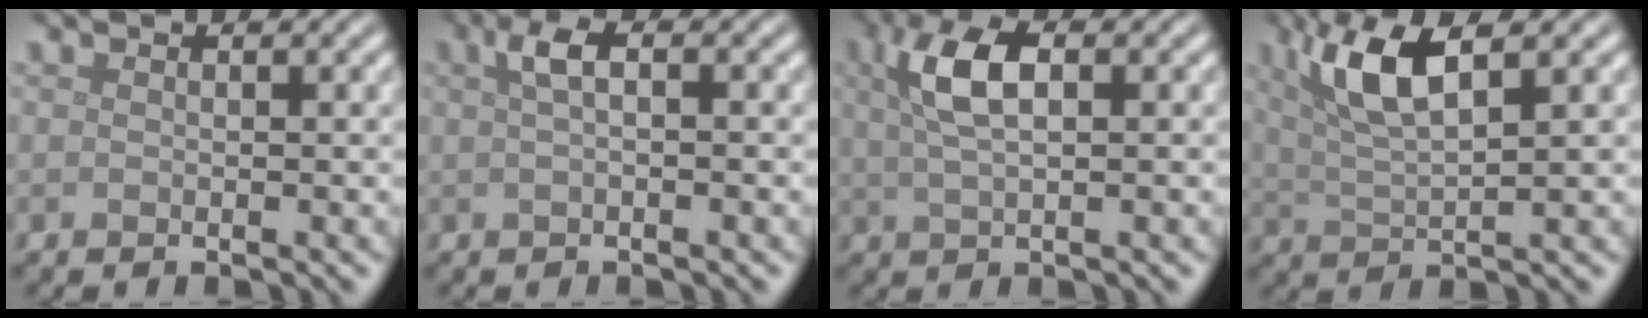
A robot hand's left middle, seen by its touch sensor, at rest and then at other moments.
{"total": 2.1, "force": [0.6, 0.6, 1.9], "torque": [-0.035, 0.011, 0.009]}
{"total": 4.7, "force": [1.5, 1.9, 4.0], "torque": [-0.082, 0.009, 0.026]}
{"total": 5.7, "force": [2.5, 1.6, 4.9], "torque": [-0.095, 0.006, 0.046]}